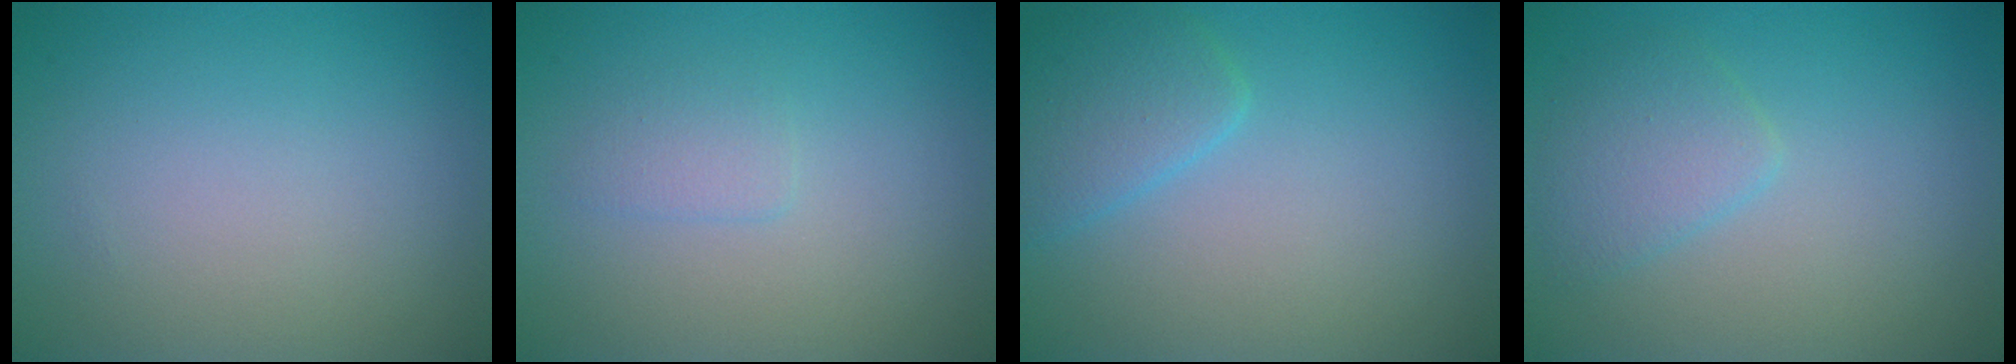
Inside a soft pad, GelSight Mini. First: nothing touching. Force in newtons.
{"total": 1.2, "press": 1.2, "slide": 0.1}
{"total": 2.9, "press": 2.9, "slide": 0.2}
{"total": 2.4, "press": 2.4, "slide": 0.1}